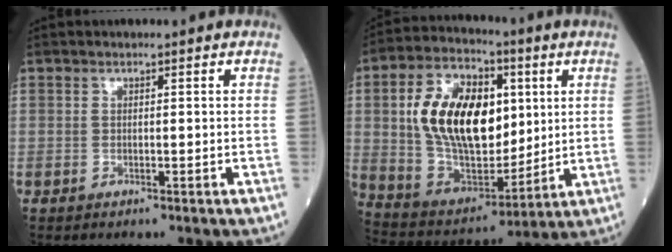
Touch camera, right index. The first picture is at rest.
{"total": 19.3, "force": [3.7, 10.3, 15.9], "torque": [-0.306, 0.022, 0.070]}